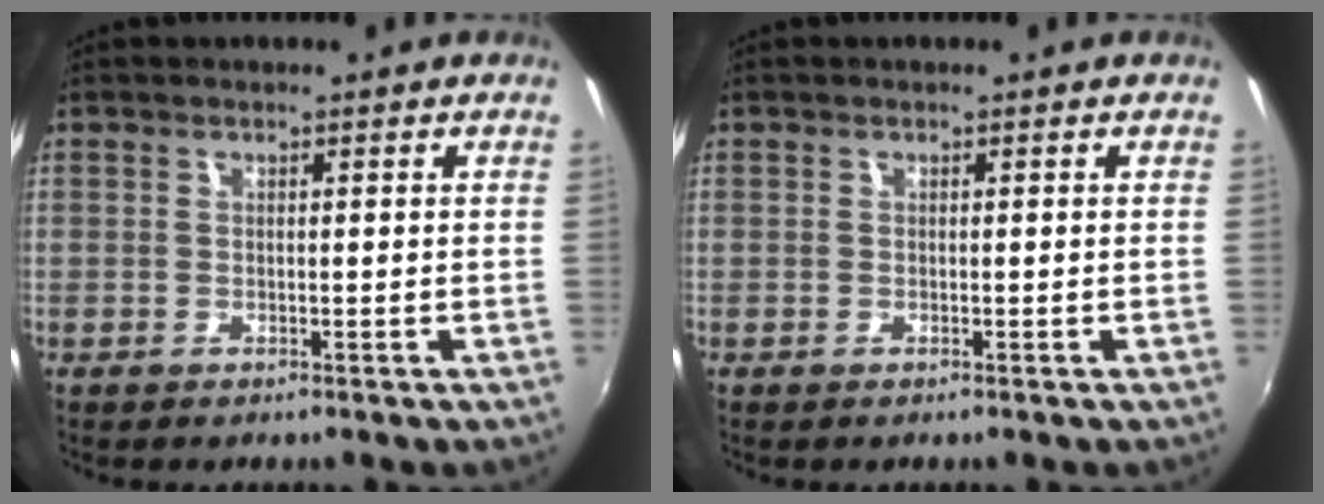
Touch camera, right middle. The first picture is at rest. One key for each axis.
{"total": 0.0}